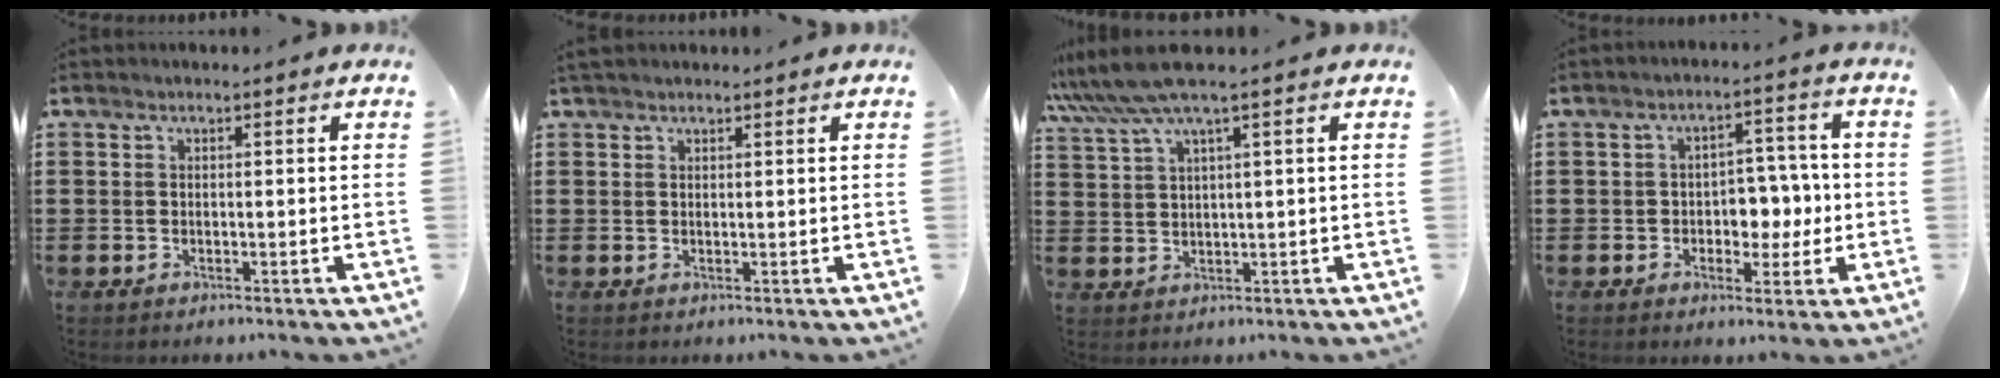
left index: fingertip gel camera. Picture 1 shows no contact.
{"total": 1.1, "force": [1.0, 0.4, 0.3], "torque": [-0.007, 0.002, 0.019]}
{"total": 5.6, "force": [3.8, -0.1, 4.2], "torque": [-0.100, -0.009, 0.064]}
{"total": 5.3, "force": [-0.5, 4.2, 3.2], "torque": [-0.057, 0.005, -0.016]}